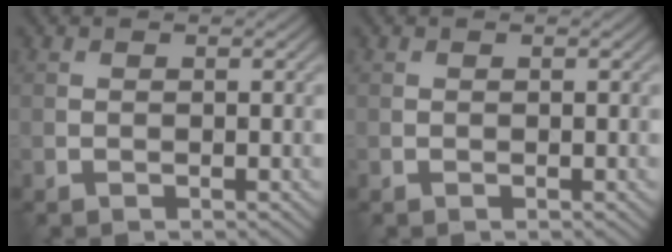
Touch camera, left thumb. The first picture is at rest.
{"total": 0.0}